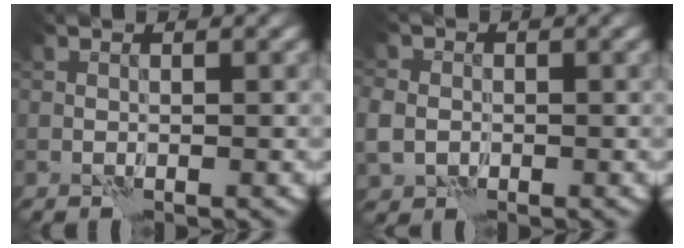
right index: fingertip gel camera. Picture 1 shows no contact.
{"total": 3.5, "force": [-0.7, 3.0, 1.6], "torque": [-0.036, -0.008, -0.016]}